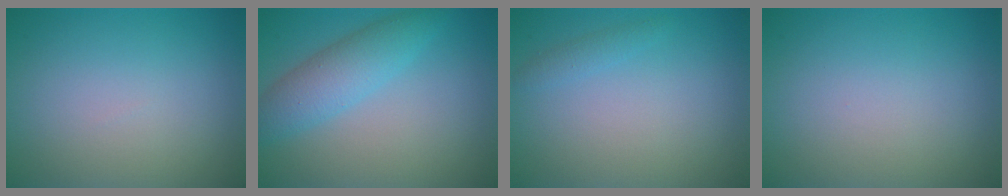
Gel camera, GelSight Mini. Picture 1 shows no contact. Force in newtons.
{"total": 4.0, "press": 4.0, "slide": 0.1}
{"total": 0.9, "press": 0.9, "slide": 0.1}
{"total": 0.0}